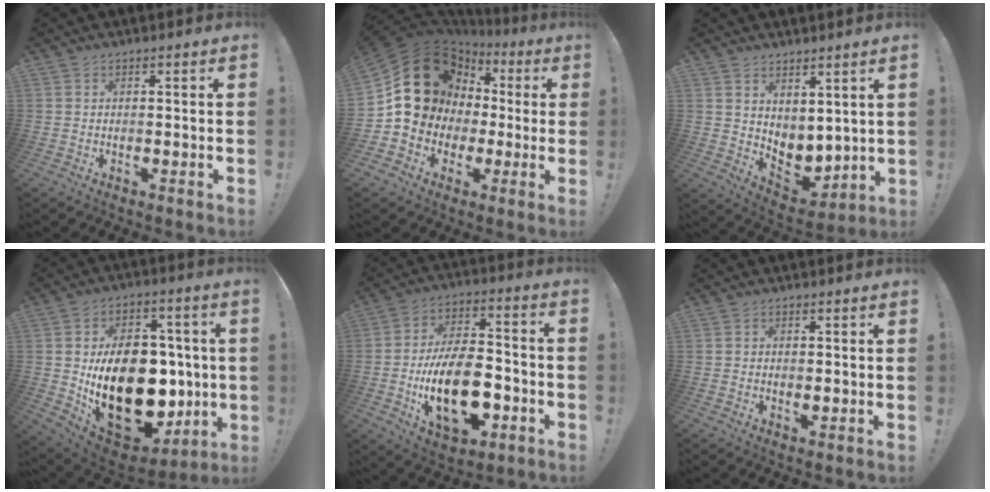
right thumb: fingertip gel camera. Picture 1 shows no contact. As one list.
[{"total": 21.2, "force": [4.9, 17.9, 10.2], "torque": [-0.141, -0.020, 0.131]}, {"total": 6.1, "force": [2.4, 5.0, 2.4], "torque": [-0.012, -0.038, 0.055]}, {"total": 26.9, "force": [-0.7, 17.9, 20.1], "torque": [-0.348, -0.012, 0.029]}, {"total": 21.6, "force": [-6.7, 11.8, 16.8], "torque": [-0.293, 0.038, -0.104]}, {"total": 0.8, "force": [-0.1, 0.7, 0.4], "torque": [-0.002, 0.001, -0.003]}]